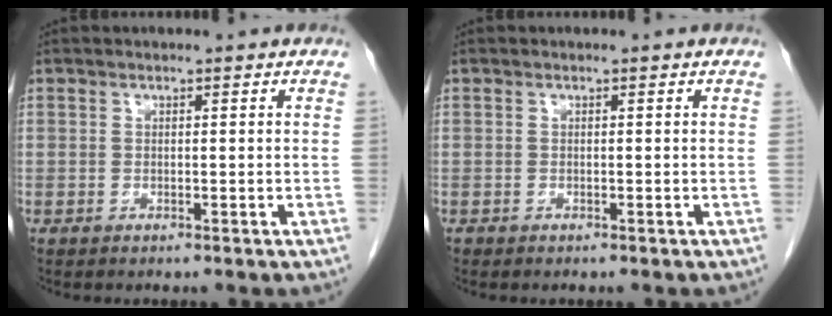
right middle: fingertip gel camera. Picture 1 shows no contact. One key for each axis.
{"total": 0.0}